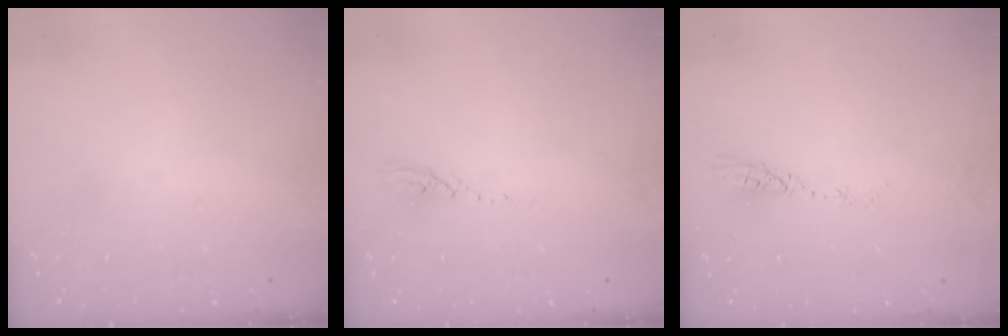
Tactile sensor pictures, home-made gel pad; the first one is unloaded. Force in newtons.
{"total": 3.7, "press": 3.6, "slide": 0.4}
{"total": 3.8, "press": 3.7, "slide": 0.3}